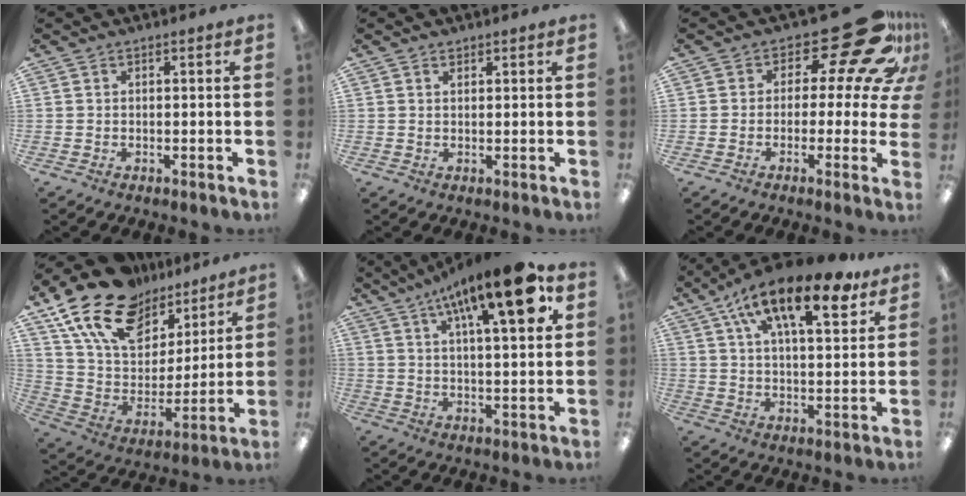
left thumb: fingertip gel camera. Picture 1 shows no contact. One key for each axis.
{"total": 1.3, "fx": 0.9, "fy": 0.8, "fz": 0.4, "tx": -0.010, "ty": 0.001, "tz": 0.018}
{"total": 18.3, "fx": 9.4, "fy": 7.6, "fz": 13.8, "tx": -0.183, "ty": -0.065, "tz": 0.146}
{"total": 19.7, "fx": 13.5, "fy": 11.2, "fz": 9.0, "tx": -0.182, "ty": -0.069, "tz": 0.249}
{"total": 18.7, "fx": 9.5, "fy": 5.3, "fz": 15.2, "tx": -0.228, "ty": -0.042, "tz": 0.141}
{"total": 19.0, "fx": 11.2, "fy": 7.1, "fz": 13.6, "tx": -0.215, "ty": -0.052, "tz": 0.181}